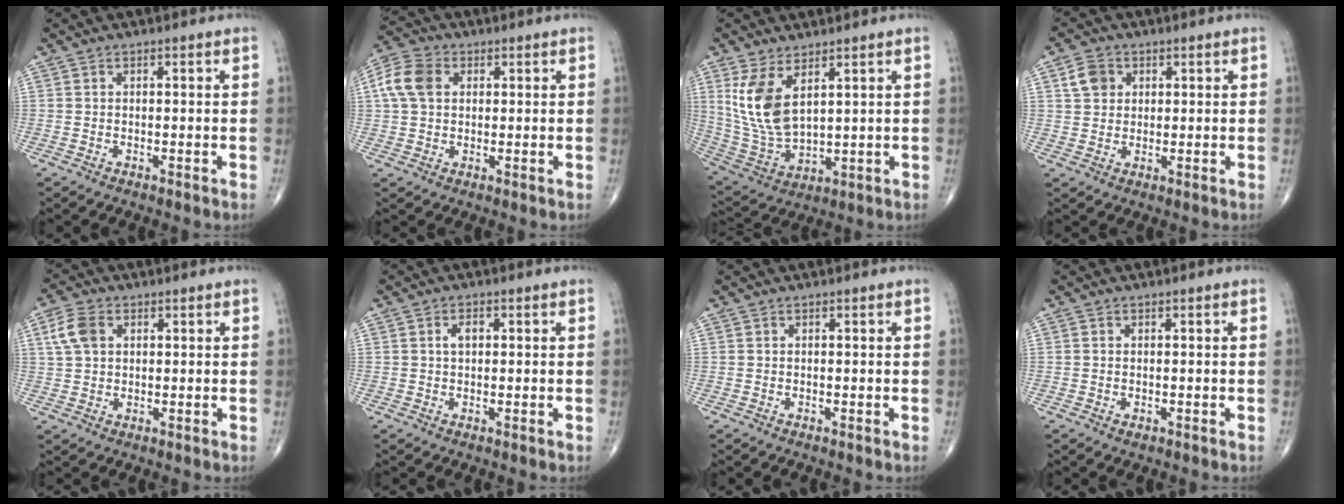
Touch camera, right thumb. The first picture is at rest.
{"total": 7.9, "force": [1.8, 5.8, 5.1], "torque": [-0.104, 0.015, 0.029]}
{"total": 11.7, "force": [4.6, 5.6, 9.1], "torque": [-0.183, -0.026, 0.110]}
{"total": 4.8, "force": [1.7, 3.9, 2.1], "torque": [-0.022, 0.000, 0.029]}
{"total": 5.7, "force": [1.8, 4.0, 3.7], "torque": [-0.073, 0.006, 0.034]}
{"total": 2.0, "force": [0.4, 1.3, 1.6], "torque": [-0.023, 0.006, 0.005]}
{"total": 0.0}
{"total": 0.7, "force": [-0.3, 0.4, 0.5], "torque": [-0.007, -0.003, -0.002]}